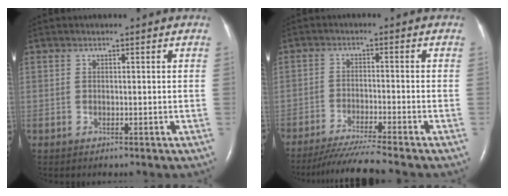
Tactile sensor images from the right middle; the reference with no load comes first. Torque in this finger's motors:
{"motor_torque": [0.79, -0.79, 0.16, 0.12]}